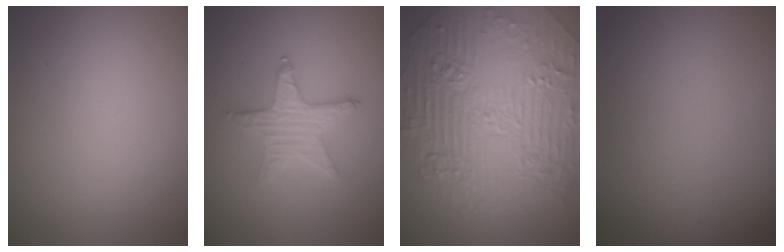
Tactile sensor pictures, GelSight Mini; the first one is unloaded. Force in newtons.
{"total": 2.9, "press": 2.8, "slide": 0.8}
{"total": 10.8, "press": 7.4, "slide": 7.9}
{"total": 0.0}